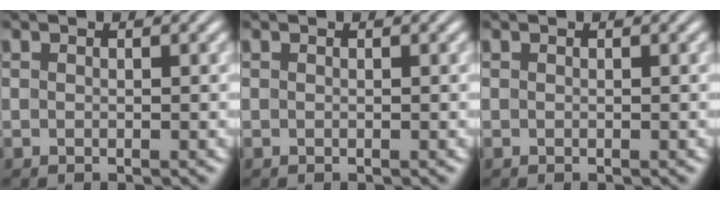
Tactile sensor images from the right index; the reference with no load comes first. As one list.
[{"total": 0.0}, {"total": 0.0}]